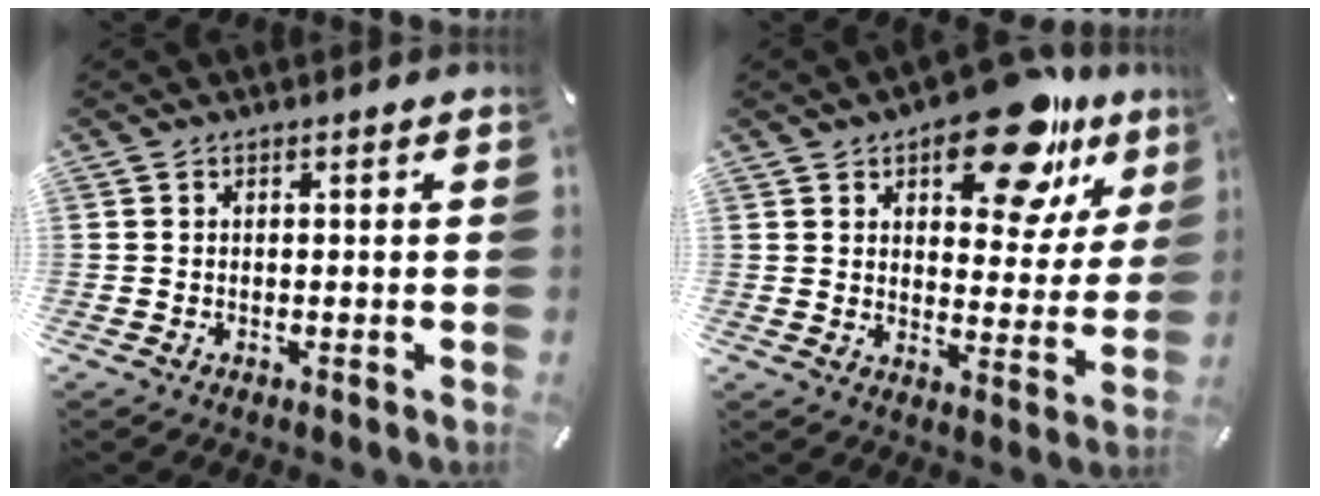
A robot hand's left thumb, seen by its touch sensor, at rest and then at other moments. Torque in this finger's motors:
{"motor_torque": [1.94, 1.85, 1.67, -1.10, 0.37]}